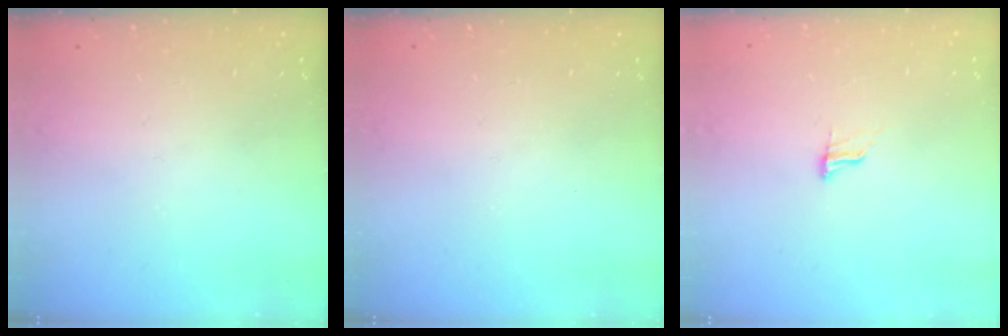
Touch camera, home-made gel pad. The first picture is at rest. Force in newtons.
{"total": 0.0}
{"total": 7.4, "press": 7.4, "slide": 0.8}